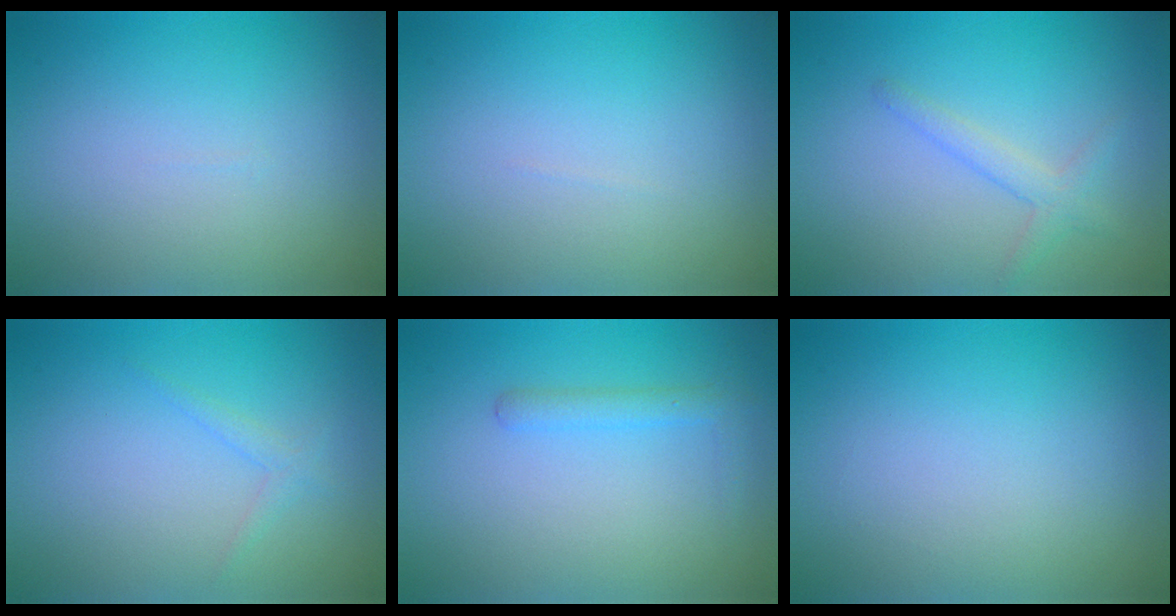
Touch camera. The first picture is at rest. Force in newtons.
{"total": 0.0}
{"total": 1.9, "press": 1.9, "slide": 0.1}
{"total": 1.0, "press": 1.0, "slide": 0.1}
{"total": 1.6, "press": 1.6, "slide": 0.1}
{"total": 0.0}